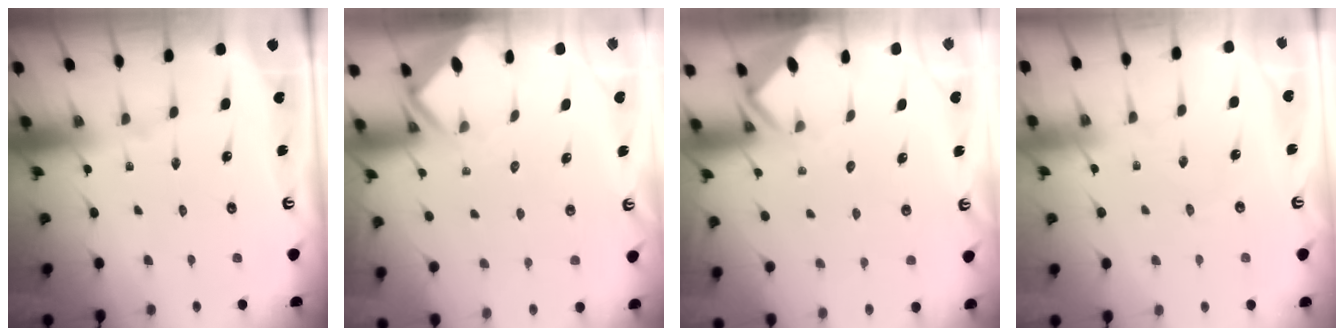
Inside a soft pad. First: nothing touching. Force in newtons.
{"total": 2.7, "press": 2.6, "slide": 0.3}
{"total": 3.6, "press": 3.6, "slide": 0.3}
{"total": 1.7, "press": 1.7, "slide": 0.3}